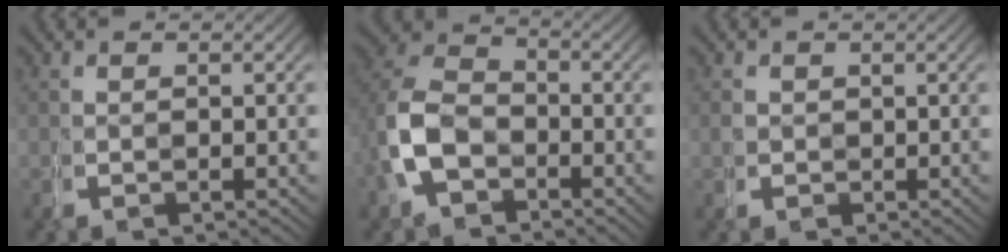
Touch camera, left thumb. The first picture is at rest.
{"total": 6.1, "force": [-0.8, 5.3, 2.9], "torque": [-0.074, -0.010, -0.020]}
{"total": 1.1, "force": [0.1, 0.8, -0.7], "torque": [0.012, -0.002, 0.002]}